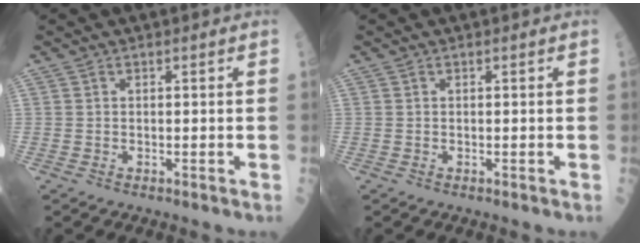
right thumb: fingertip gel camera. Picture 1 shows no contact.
{"total": 0.0}